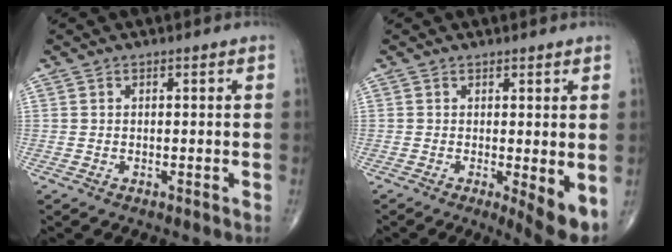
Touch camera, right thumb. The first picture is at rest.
{"total": 5.3, "force": [-0.4, 1.3, 5.2], "torque": [-0.073, -0.016, -0.005]}